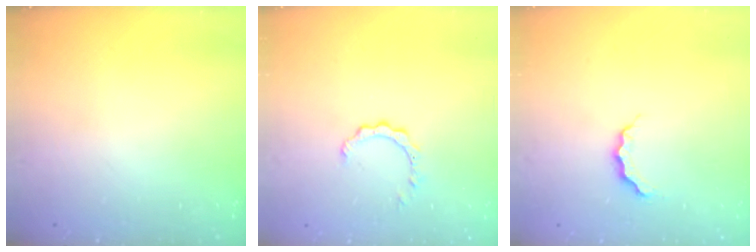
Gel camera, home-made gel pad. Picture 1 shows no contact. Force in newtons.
{"total": 2.4, "press": 2.4, "slide": 0.3}
{"total": 4.2, "press": 4.2, "slide": 0.3}